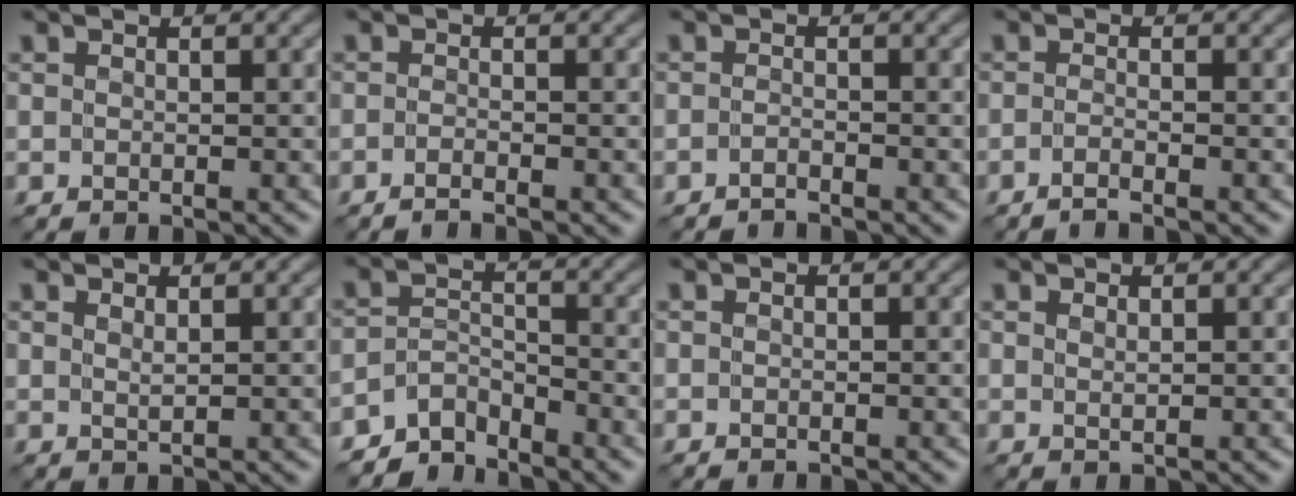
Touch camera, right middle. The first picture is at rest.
{"total": 1.1, "force": [-0.9, 0.0, 0.6], "torque": [-0.010, 0.000, -0.023]}
{"total": 1.0, "force": [-1.0, -0.1, 0.1], "torque": [-0.003, 0.003, -0.022]}
{"total": 1.2, "force": [-1.0, 0.0, 0.8], "torque": [-0.011, -0.001, -0.027]}
{"total": 0.8, "force": [0.7, -0.1, 0.4], "torque": [-0.011, 0.001, 0.012]}
{"total": 3.7, "force": [-3.4, 1.3, 0.6], "torque": [-0.003, 0.005, -0.073]}
{"total": 0.0}
{"total": 0.6, "force": [0.4, 0.1, 0.4], "torque": [-0.008, 0.002, 0.008]}